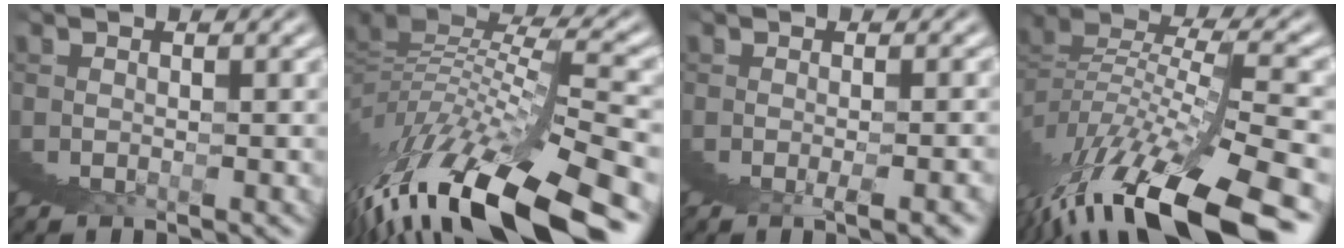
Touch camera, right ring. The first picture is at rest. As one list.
[{"total": 10.0, "force": [0.4, 3.6, 9.3], "torque": [-0.148, 0.009, 0.002]}, {"total": 1.4, "force": [0.4, -1.3, 0.2], "torque": [0.003, 0.011, 0.007]}, {"total": 7.7, "force": [0.9, 1.7, 7.4], "torque": [-0.123, 0.006, 0.017]}]